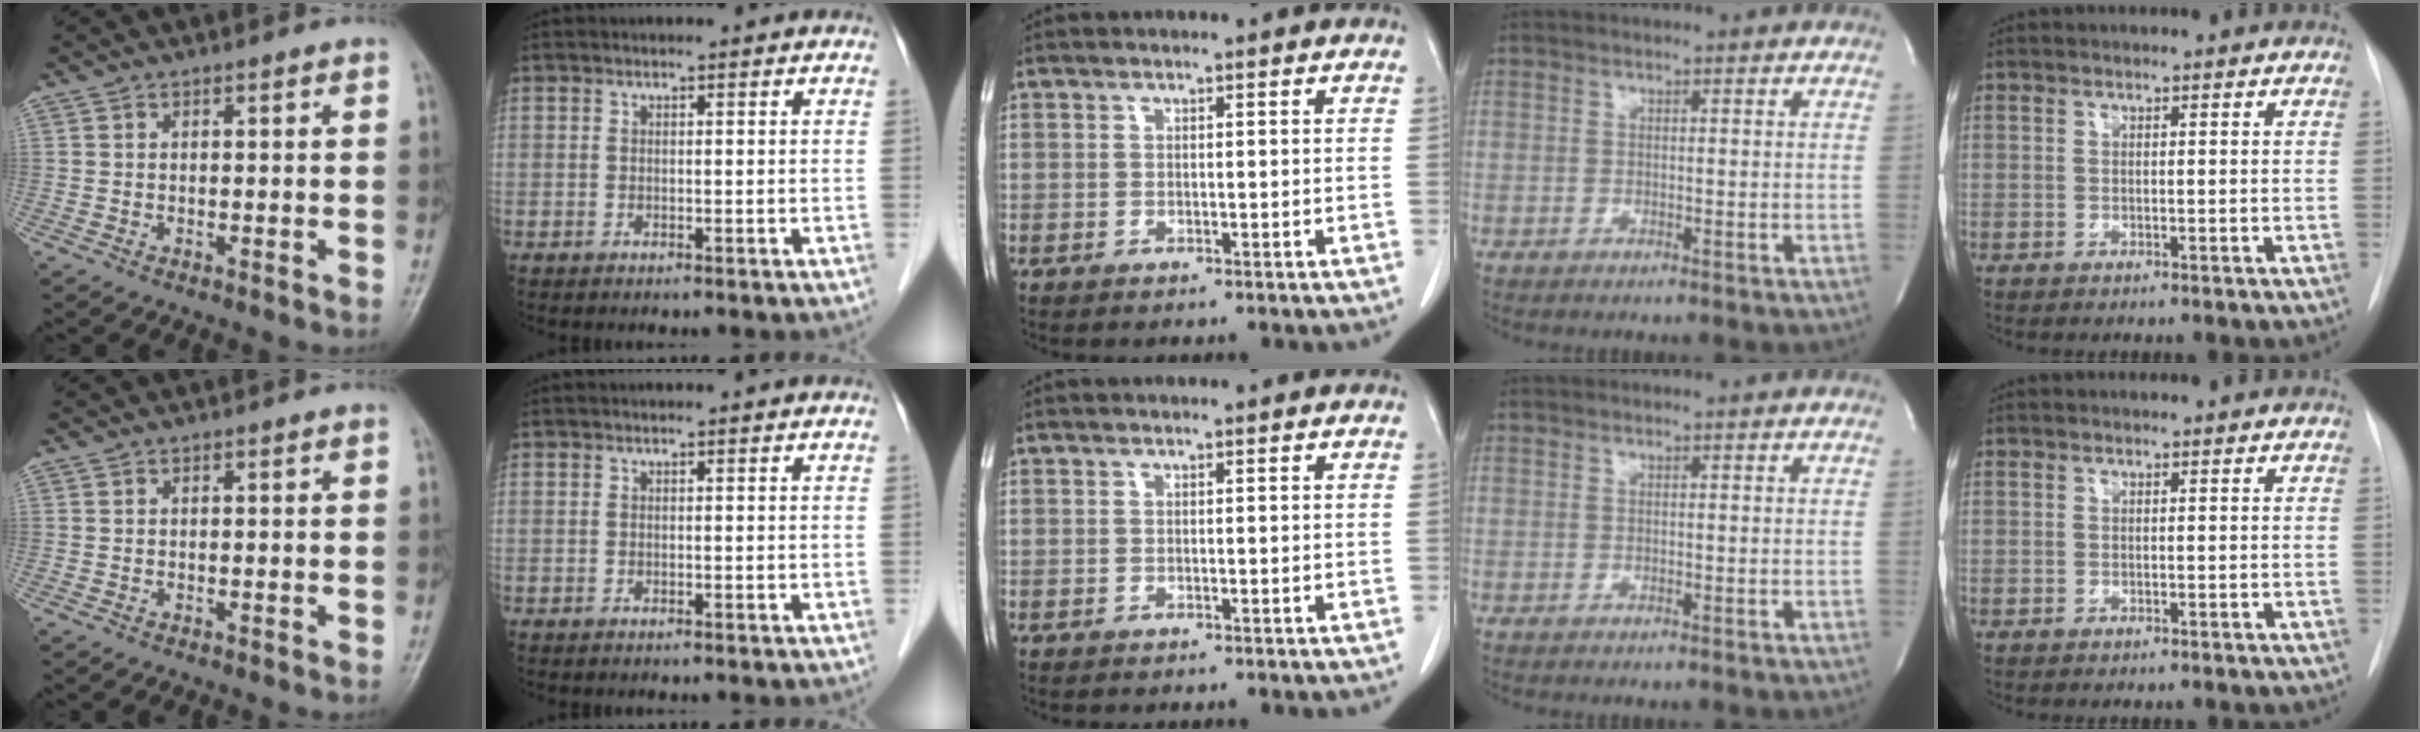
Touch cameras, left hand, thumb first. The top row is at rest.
{}